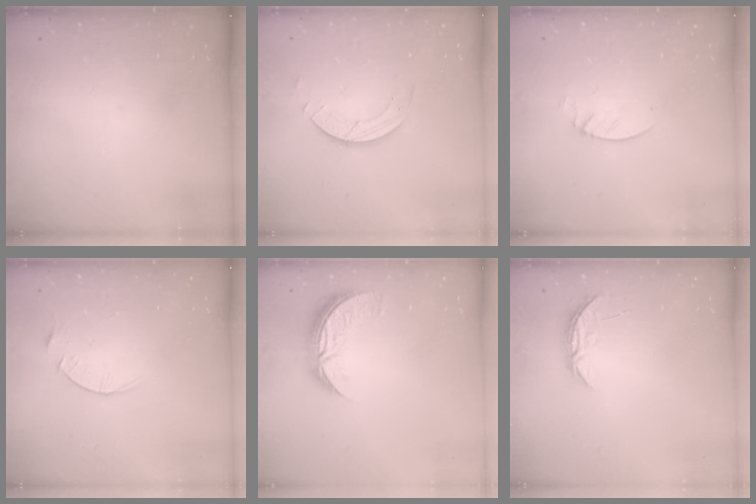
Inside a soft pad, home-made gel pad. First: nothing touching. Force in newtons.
{"total": 4.0, "press": 4.0, "slide": 0.4}
{"total": 1.3, "press": 1.3, "slide": 0.1}
{"total": 3.1, "press": 3.1, "slide": 0.5}
{"total": 8.4, "press": 8.4, "slide": 0.4}
{"total": 4.0, "press": 4.0, "slide": 0.5}